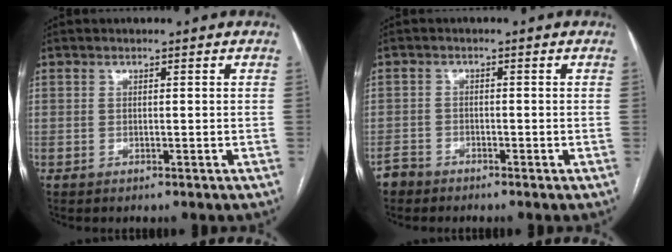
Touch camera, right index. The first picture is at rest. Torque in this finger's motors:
{"motor_torque": [-1.17, 0.97, -0.66, -0.21]}